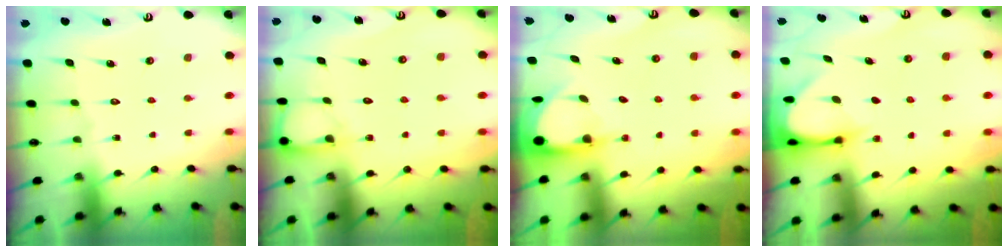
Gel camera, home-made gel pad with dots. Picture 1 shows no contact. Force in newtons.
{"total": 4.2, "press": 4.2, "slide": 0.6}
{"total": 3.5, "press": 3.5, "slide": 0.2}
{"total": 3.6, "press": 3.6, "slide": 0.3}